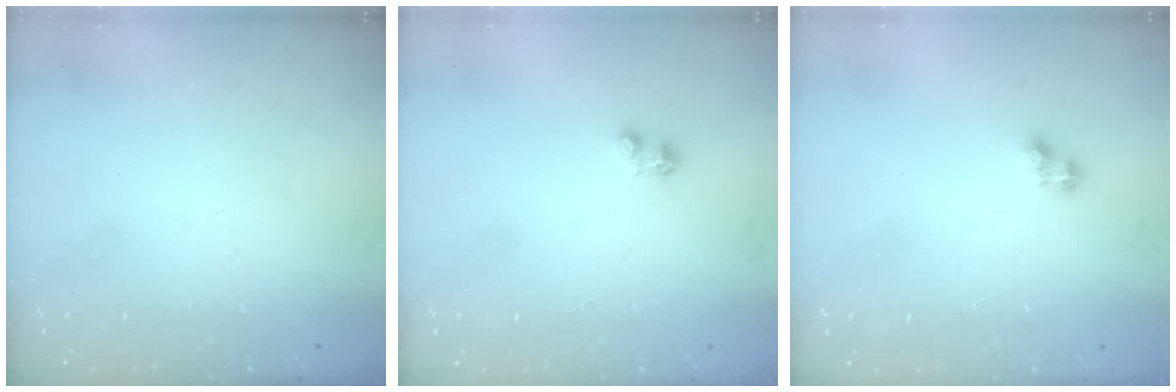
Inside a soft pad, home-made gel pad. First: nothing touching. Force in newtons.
{"total": 2.8, "press": 2.8, "slide": 0.4}
{"total": 2.1, "press": 2.1, "slide": 0.3}